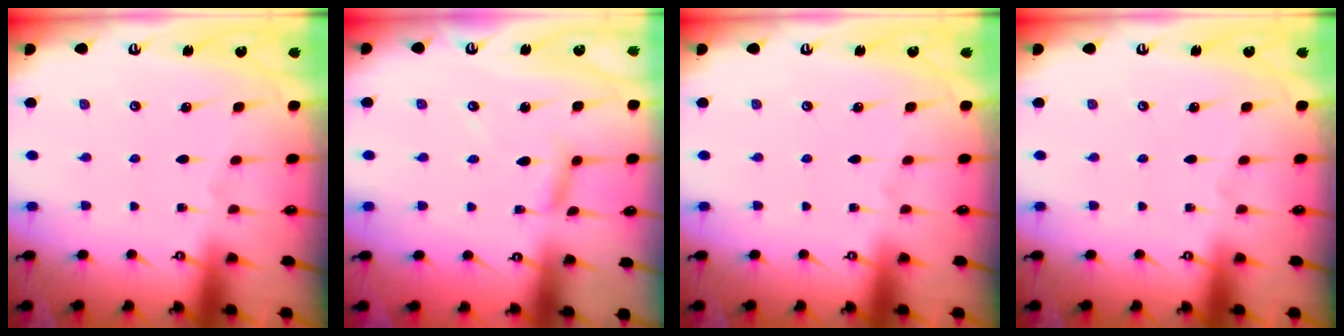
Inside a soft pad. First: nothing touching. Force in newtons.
{"total": 4.4, "press": 4.4, "slide": 0.4}
{"total": 0.0}
{"total": 0.0}